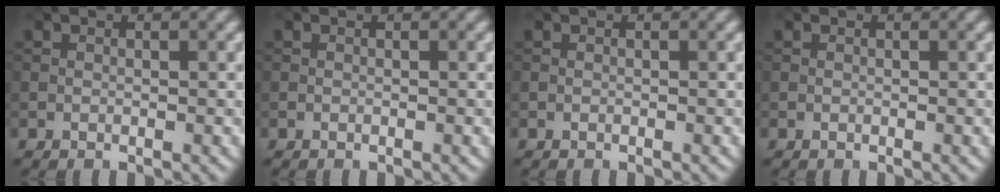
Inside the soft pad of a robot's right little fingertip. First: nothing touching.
{"total": 0.0}
{"total": 0.0}
{"total": 0.0}